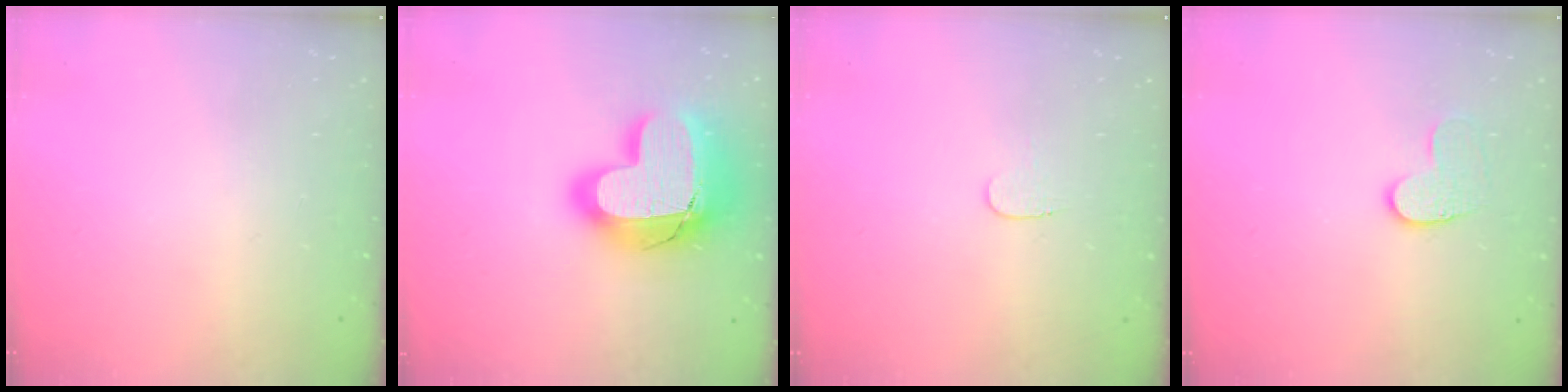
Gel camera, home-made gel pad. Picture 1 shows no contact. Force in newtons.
{"total": 23.0, "press": 22.9, "slide": 1.6}
{"total": 3.8, "press": 3.7, "slide": 0.4}
{"total": 6.9, "press": 6.8, "slide": 0.6}